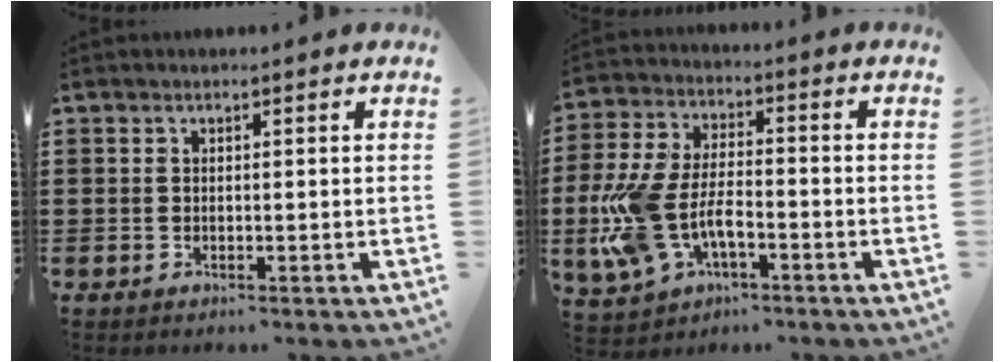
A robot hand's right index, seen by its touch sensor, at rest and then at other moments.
{"total": 10.5, "force": [-3.2, 5.7, 8.2], "torque": [-0.208, -0.007, -0.063]}